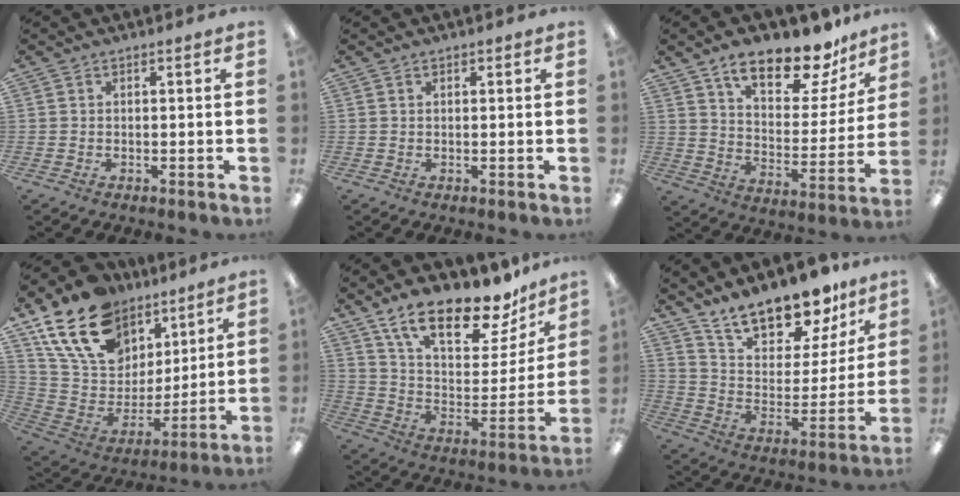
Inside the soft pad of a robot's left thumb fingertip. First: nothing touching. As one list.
[{"total": 0.6, "force": [0.4, 0.4, 0.2], "torque": [-0.004, 0.004, 0.007]}, {"total": 17.5, "force": [13.8, 6.5, 8.7], "torque": [-0.128, -0.092, 0.233]}, {"total": 21.5, "force": [13.2, 13.9, 9.8], "torque": [-0.189, -0.057, 0.251]}, {"total": 21.6, "force": [16.3, 7.8, 11.8], "torque": [-0.186, -0.107, 0.279]}, {"total": 17.9, "force": [15.2, 6.8, 6.5], "torque": [-0.111, -0.112, 0.268]}]